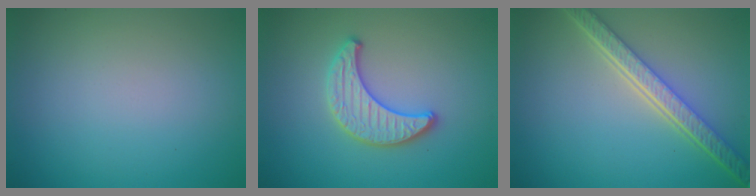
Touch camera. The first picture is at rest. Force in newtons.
{"total": 3.1, "press": 3.1, "slide": 0.2}
{"total": 5.5, "press": 4.1, "slide": 3.7}